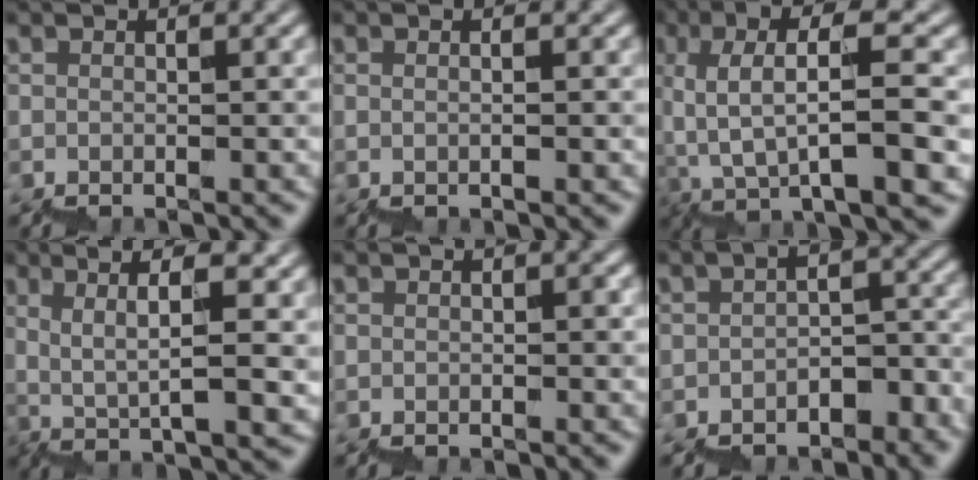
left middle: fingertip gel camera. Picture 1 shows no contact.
{"total": 0.8, "force": [0.3, 0.2, 0.7], "torque": [-0.007, 0.000, 0.001]}
{"total": 7.5, "force": [1.6, 1.9, 7.1], "torque": [-0.128, 0.022, 0.030]}
{"total": 5.9, "force": [3.1, 1.1, 4.9], "torque": [-0.076, 0.017, 0.060]}
{"total": 0.0}
{"total": 4.5, "force": [-3.3, 2.0, 2.2], "torque": [-0.031, 0.006, -0.046]}